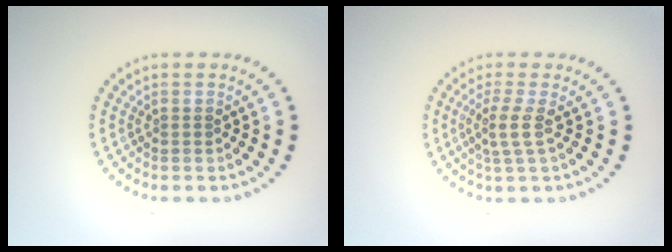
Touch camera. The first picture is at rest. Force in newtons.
{"total": 2.1, "press": 1.6, "slide": 1.4}